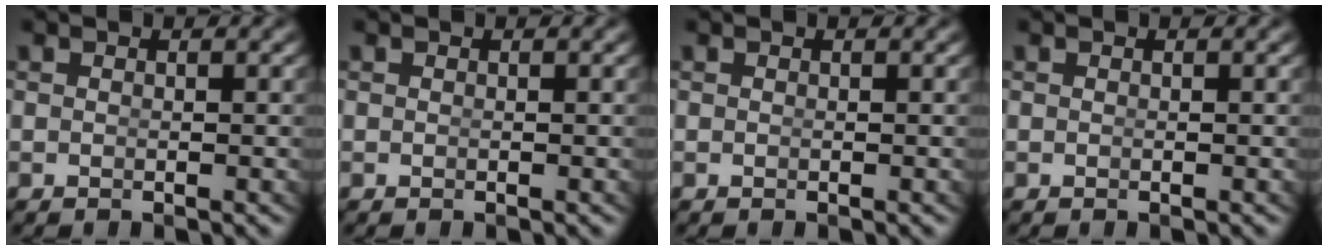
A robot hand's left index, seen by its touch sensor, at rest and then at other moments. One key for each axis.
{"total": 0.0}
{"total": 0.0}
{"total": 0.0}